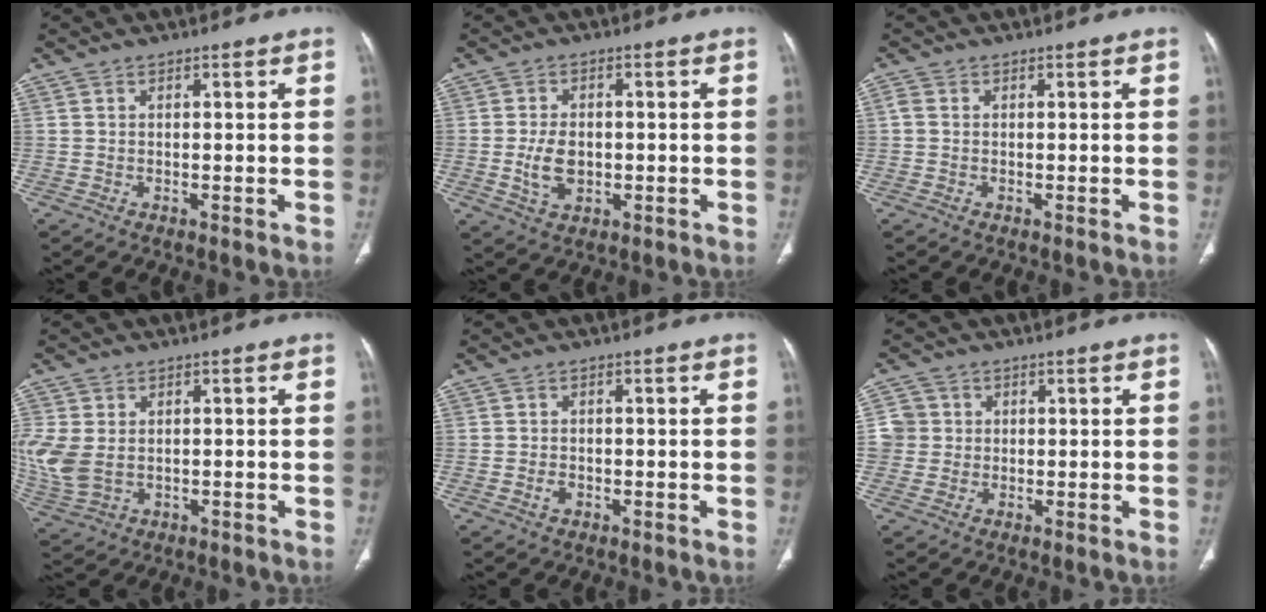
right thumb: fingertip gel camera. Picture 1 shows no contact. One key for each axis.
{"total": 5.9, "fx": -0.9, "fy": 3.9, "fz": 4.4, "tx": -0.074, "ty": 0.001, "tz": -0.010}
{"total": 0.9, "fx": 0.0, "fy": 0.8, "fz": 0.5, "tx": -0.011, "ty": 0.000, "tz": -0.003}
{"total": 9.6, "fx": -0.3, "fy": 6.8, "fz": 6.8, "tx": -0.182, "ty": -0.003, "tz": 0.010}
{"total": 1.8, "fx": -0.7, "fy": 1.3, "fz": 1.0, "tx": -0.015, "ty": 0.007, "tz": -0.010}
{"total": 4.3, "fx": 0.3, "fy": 4.2, "fz": 0.4, "tx": 0.020, "ty": 0.006, "tz": 0.002}